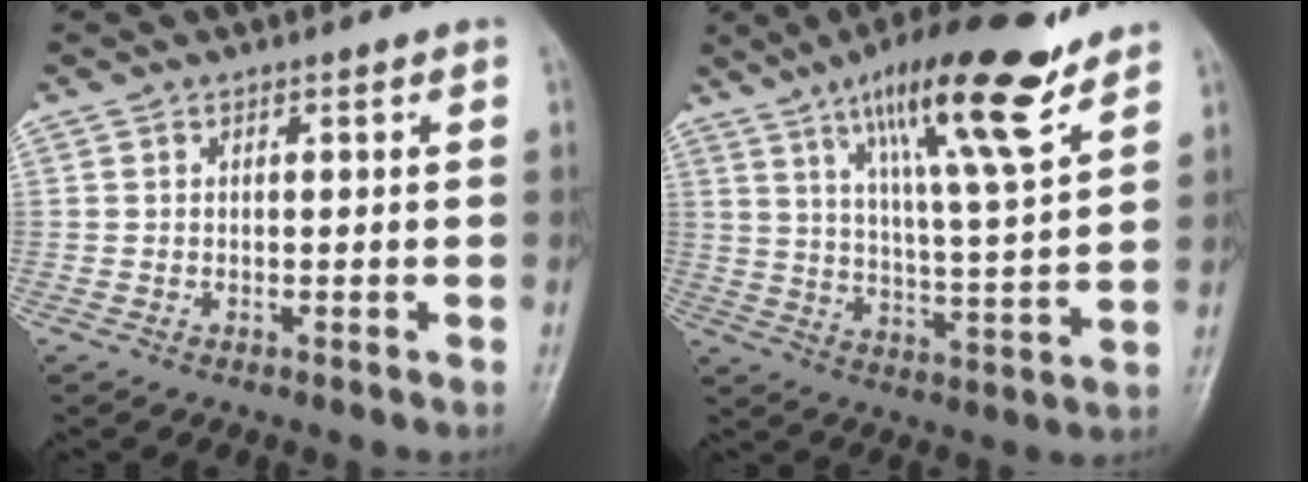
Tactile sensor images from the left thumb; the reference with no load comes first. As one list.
[{"total": 17.6, "force": [11.2, 2.8, 13.3], "torque": [-0.201, -0.053, 0.184]}]